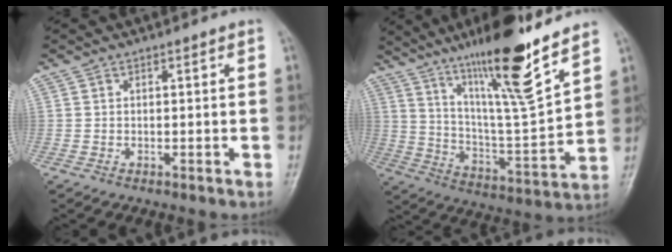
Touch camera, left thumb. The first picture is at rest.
{"total": 19.6, "force": [13.6, 1.5, 14.1], "torque": [-0.215, -0.077, 0.235]}